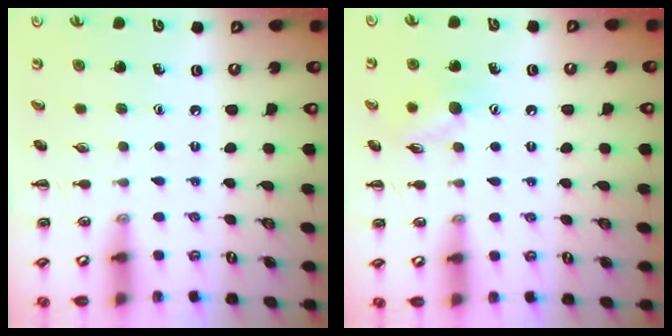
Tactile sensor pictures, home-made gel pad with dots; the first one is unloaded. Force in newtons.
{"total": 8.3, "press": 8.2, "slide": 0.9}